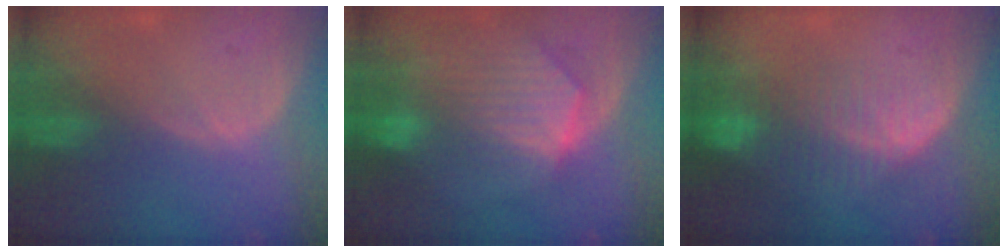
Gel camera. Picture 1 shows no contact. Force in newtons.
{"total": 10.2, "press": 9.0, "slide": 4.8}
{"total": 8.5, "press": 7.2, "slide": 4.6}